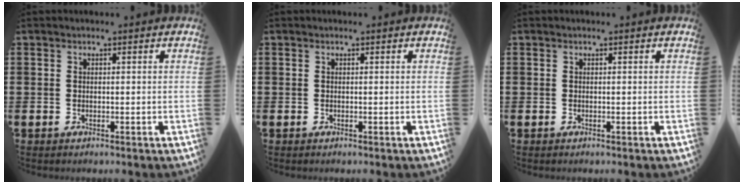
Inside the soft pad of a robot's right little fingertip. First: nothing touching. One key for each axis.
{"total": 0.0}
{"total": 0.0}